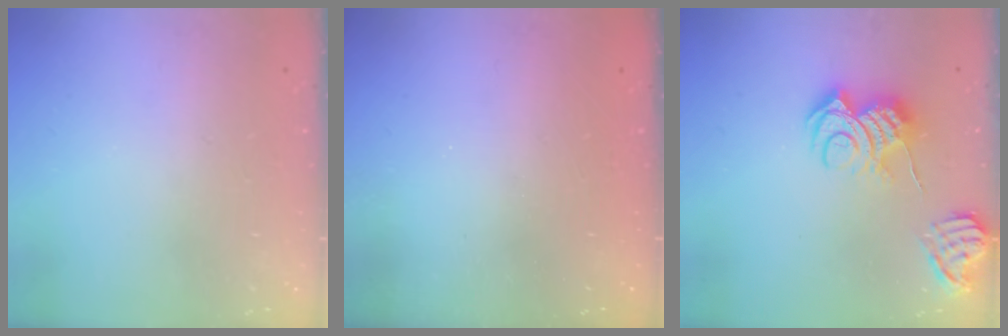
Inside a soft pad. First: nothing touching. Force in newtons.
{"total": 2.3, "press": 2.1, "slide": 0.8}
{"total": 9.3, "press": 9.2, "slide": 1.2}